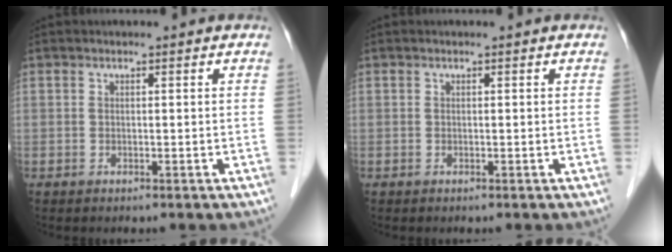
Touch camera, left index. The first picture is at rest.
{"total": 0.0}